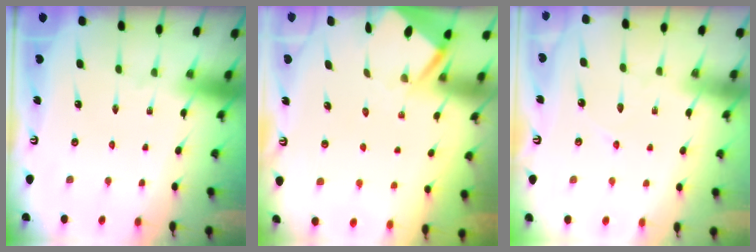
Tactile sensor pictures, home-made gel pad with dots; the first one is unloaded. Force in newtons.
{"total": 3.4, "press": 3.4, "slide": 0.3}
{"total": 3.7, "press": 3.7, "slide": 0.4}